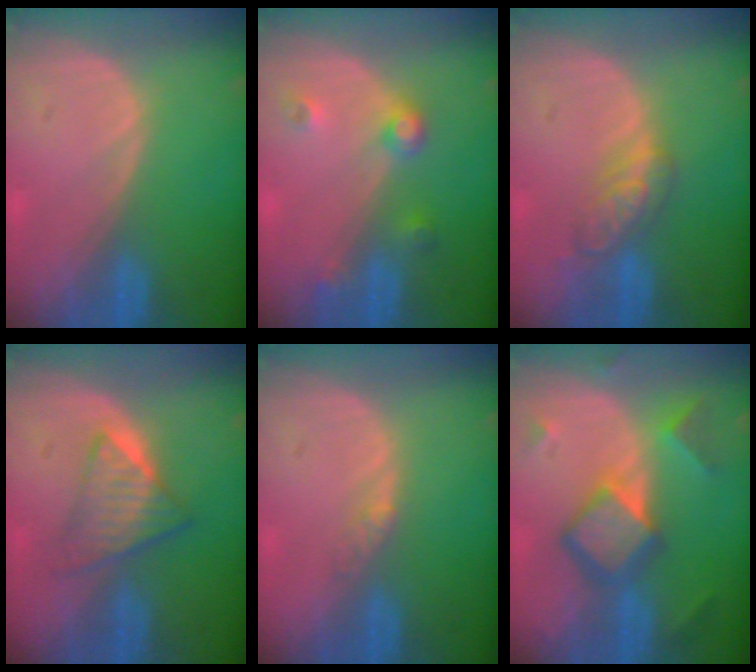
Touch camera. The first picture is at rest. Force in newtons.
{"total": 3.7, "press": 3.4, "slide": 1.3}
{"total": 4.9, "press": 4.9, "slide": 0.5}
{"total": 6.3, "press": 5.5, "slide": 3.0}
{"total": 1.8, "press": 1.6, "slide": 1.0}
{"total": 7.9, "press": 7.9, "slide": 0.4}